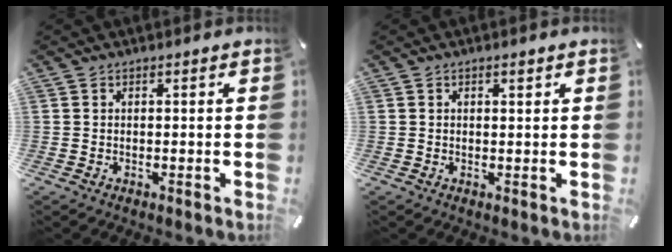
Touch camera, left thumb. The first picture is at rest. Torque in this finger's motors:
{"motor_torque": [-0.04, -0.36, 0.03, 0.02, 0.02]}